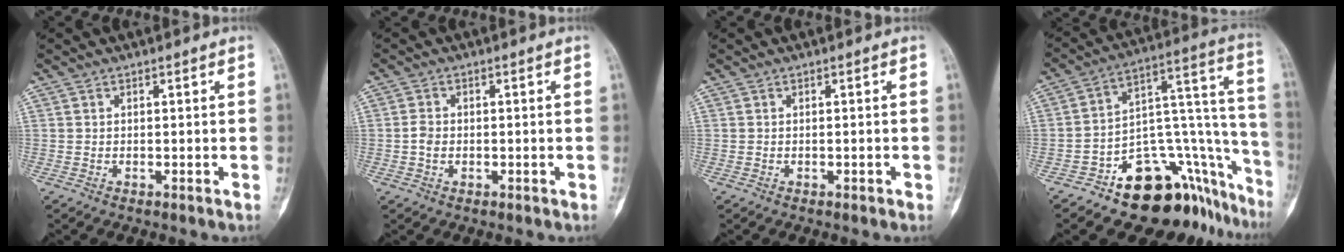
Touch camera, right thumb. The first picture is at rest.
{"total": 2.5, "force": [-0.5, 1.9, 1.5], "torque": [-0.022, 0.005, -0.014]}
{"total": 0.6, "force": [-0.2, 0.3, 0.4], "torque": [-0.007, 0.009, -0.002]}
{"total": 23.6, "force": [-14.6, 11.4, 14.7], "torque": [-0.080, 0.150, -0.204]}